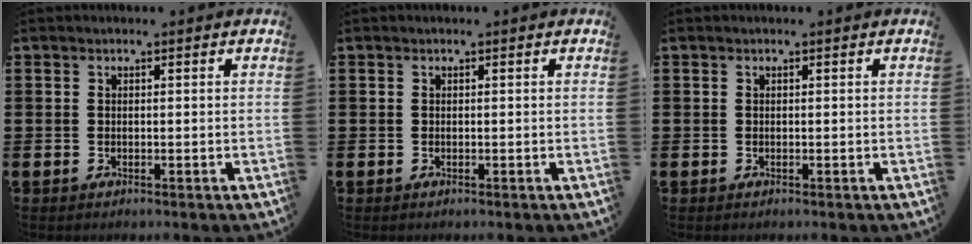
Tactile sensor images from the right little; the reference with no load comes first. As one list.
[{"total": 0.0}, {"total": 0.0}]